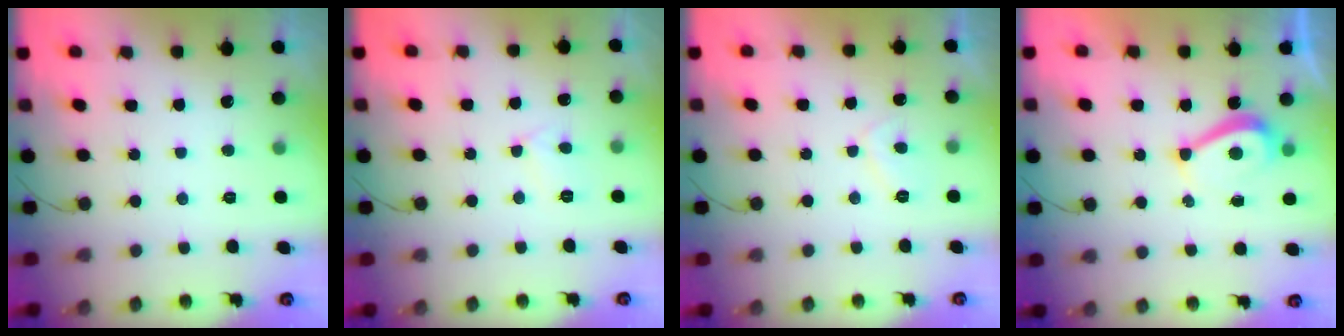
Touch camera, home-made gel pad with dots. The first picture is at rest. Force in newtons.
{"total": 5.0, "press": 4.9, "slide": 0.6}
{"total": 3.5, "press": 3.4, "slide": 0.8}
{"total": 5.5, "press": 5.4, "slide": 0.8}